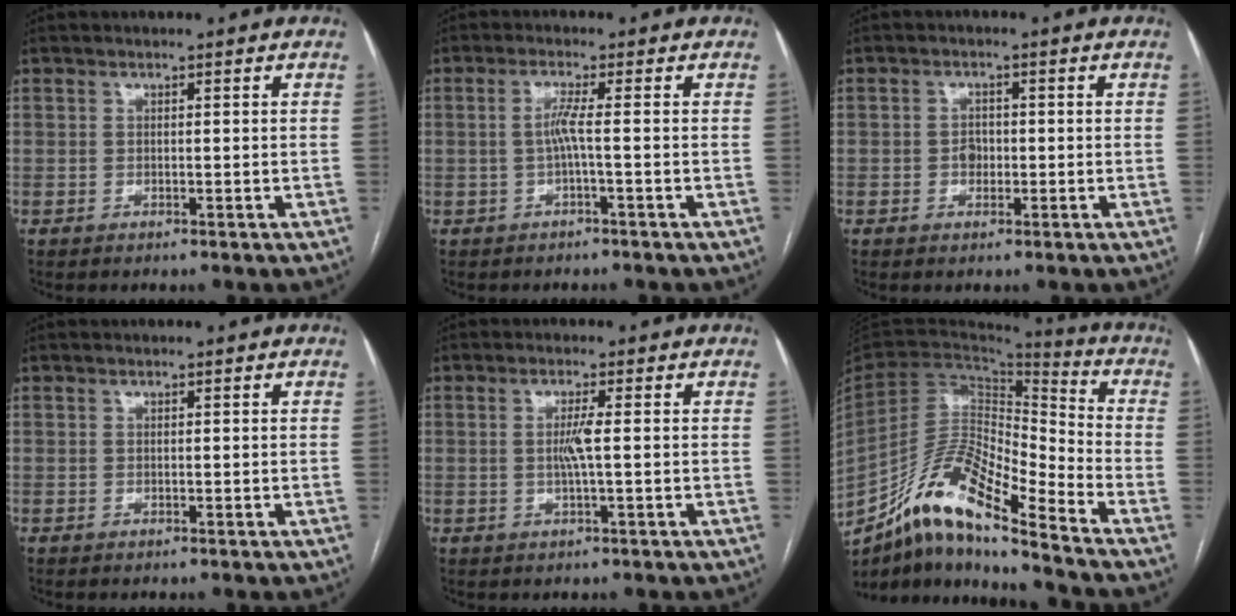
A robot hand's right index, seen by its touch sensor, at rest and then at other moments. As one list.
[{"total": 2.4, "force": [-0.5, -0.5, 2.3], "torque": [-0.048, 0.005, -0.008]}, {"total": 2.0, "force": [-0.4, 1.5, 1.2], "torque": [-0.014, 0.006, -0.005]}, {"total": 0.0}, {"total": 2.7, "force": [0.0, -0.3, 2.7], "torque": [-0.054, -0.002, 0.000]}, {"total": 17.5, "force": [-12.8, 2.4, 11.7], "torque": [-0.224, 0.007, -0.235]}]